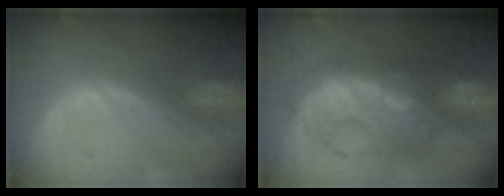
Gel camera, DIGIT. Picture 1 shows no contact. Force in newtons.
{"total": 9.1, "press": 9.1, "slide": 0.4}